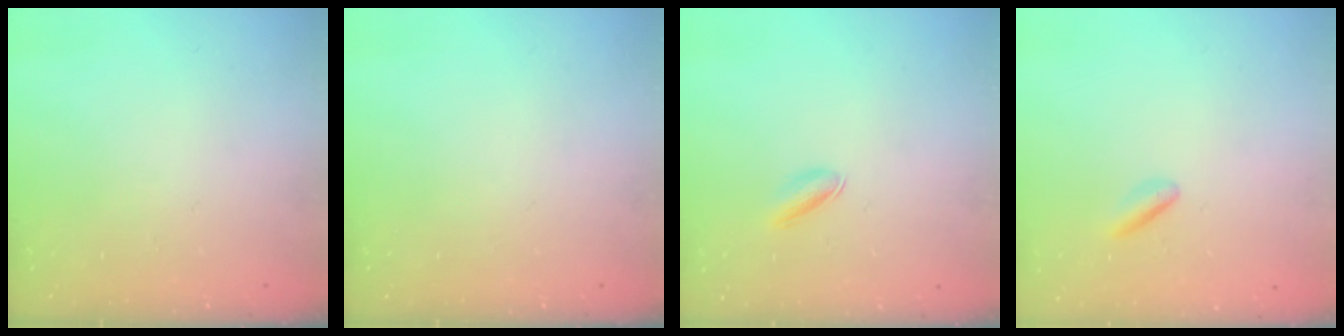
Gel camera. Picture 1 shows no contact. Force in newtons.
{"total": 0.0}
{"total": 3.2, "press": 3.0, "slide": 1.0}
{"total": 0.8, "press": 0.5, "slide": 0.6}